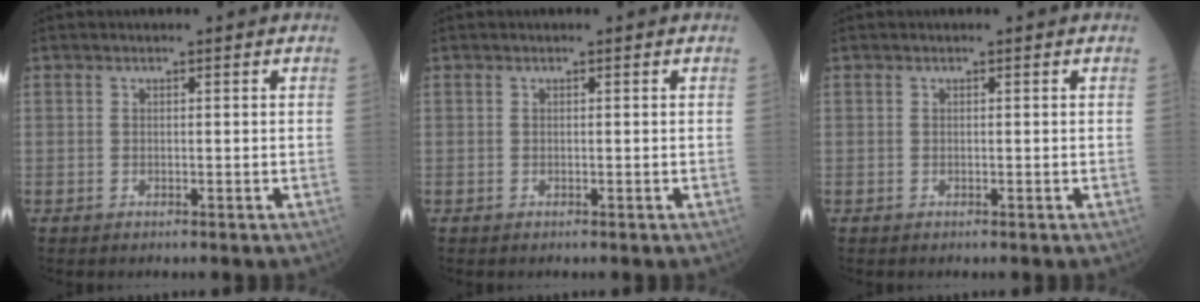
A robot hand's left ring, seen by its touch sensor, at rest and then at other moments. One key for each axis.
{"total": 0.0}
{"total": 0.0}